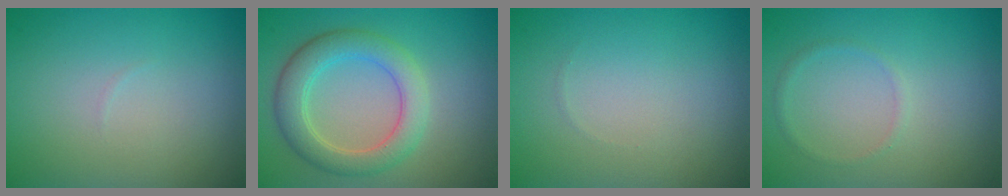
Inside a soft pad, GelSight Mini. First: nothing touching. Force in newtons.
{"total": 4.7, "press": 4.7, "slide": 0.3}
{"total": 0.0}
{"total": 0.8, "press": 0.8, "slide": 0.1}